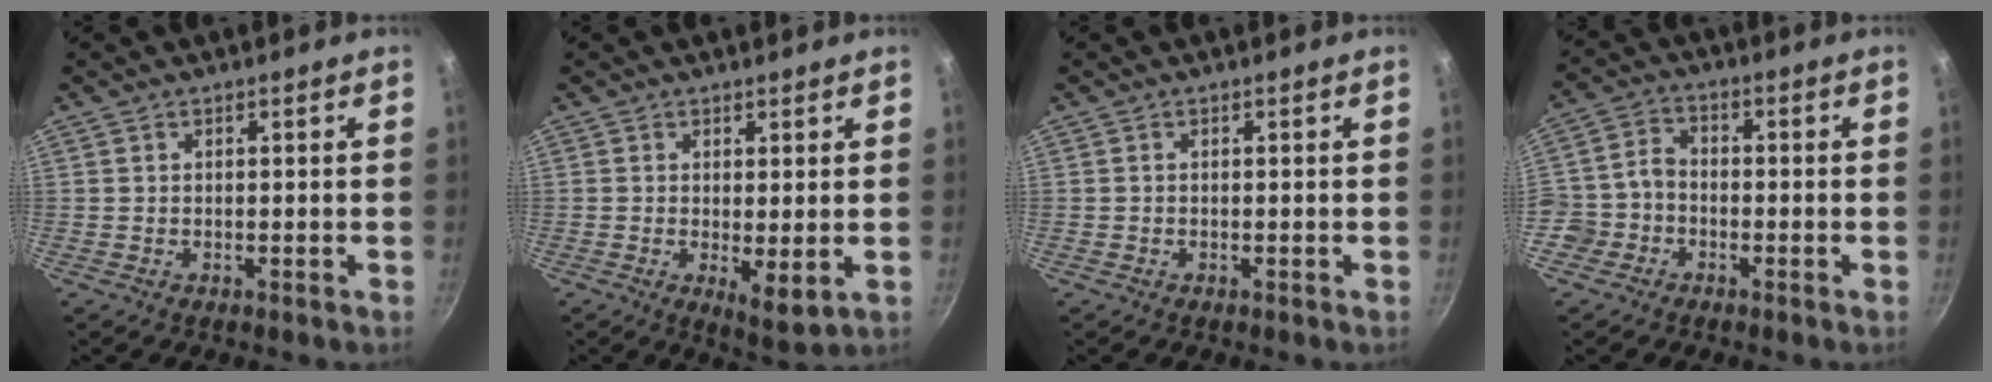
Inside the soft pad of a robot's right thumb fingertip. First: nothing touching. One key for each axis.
{"total": 5.2, "fx": -0.1, "fy": 1.7, "fz": 4.9, "tx": -0.073, "ty": -0.023, "tz": 0.002}
{"total": 0.0}
{"total": 5.8, "fx": -2.6, "fy": 4.8, "fz": 2.0, "tx": -0.010, "ty": 0.034, "tz": -0.062}